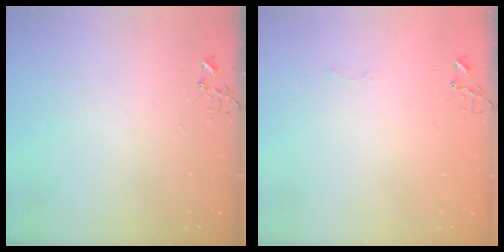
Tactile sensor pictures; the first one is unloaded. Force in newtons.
{"total": 2.5, "press": 2.5, "slide": 0.4}